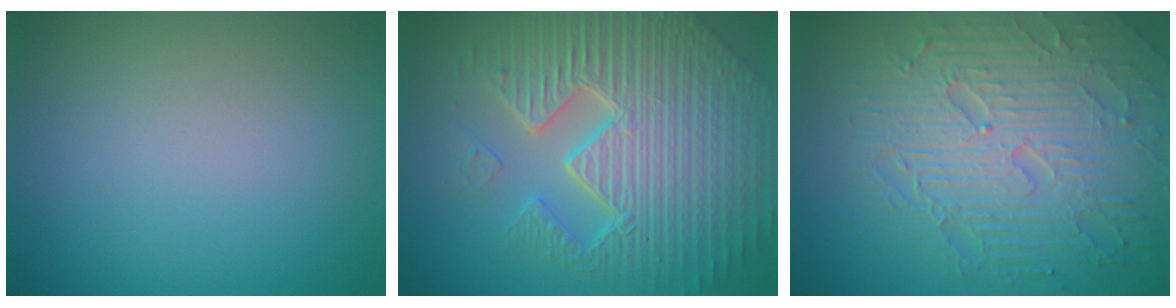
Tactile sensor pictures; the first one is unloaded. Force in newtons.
{"total": 10.9, "press": 7.1, "slide": 8.4}
{"total": 9.0, "press": 6.4, "slide": 6.4}